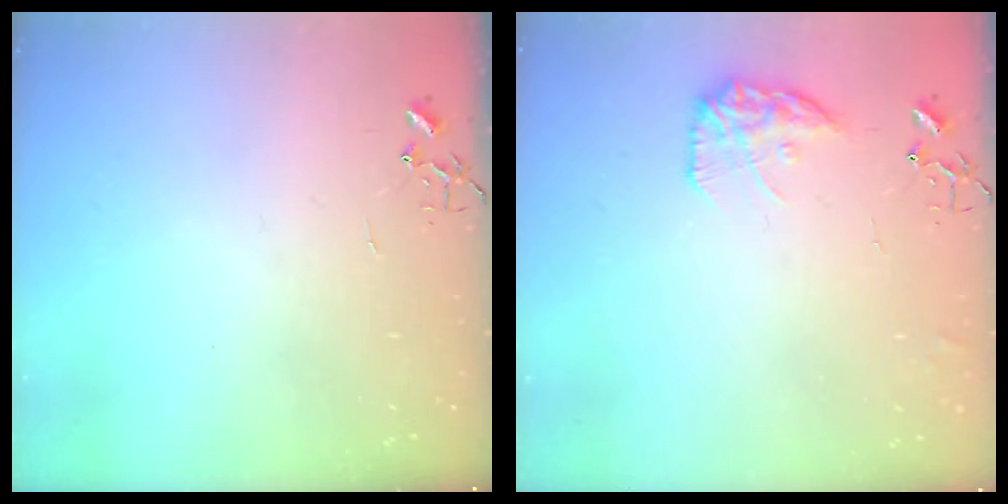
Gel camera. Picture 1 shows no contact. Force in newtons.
{"total": 12.1, "press": 12.0, "slide": 0.6}